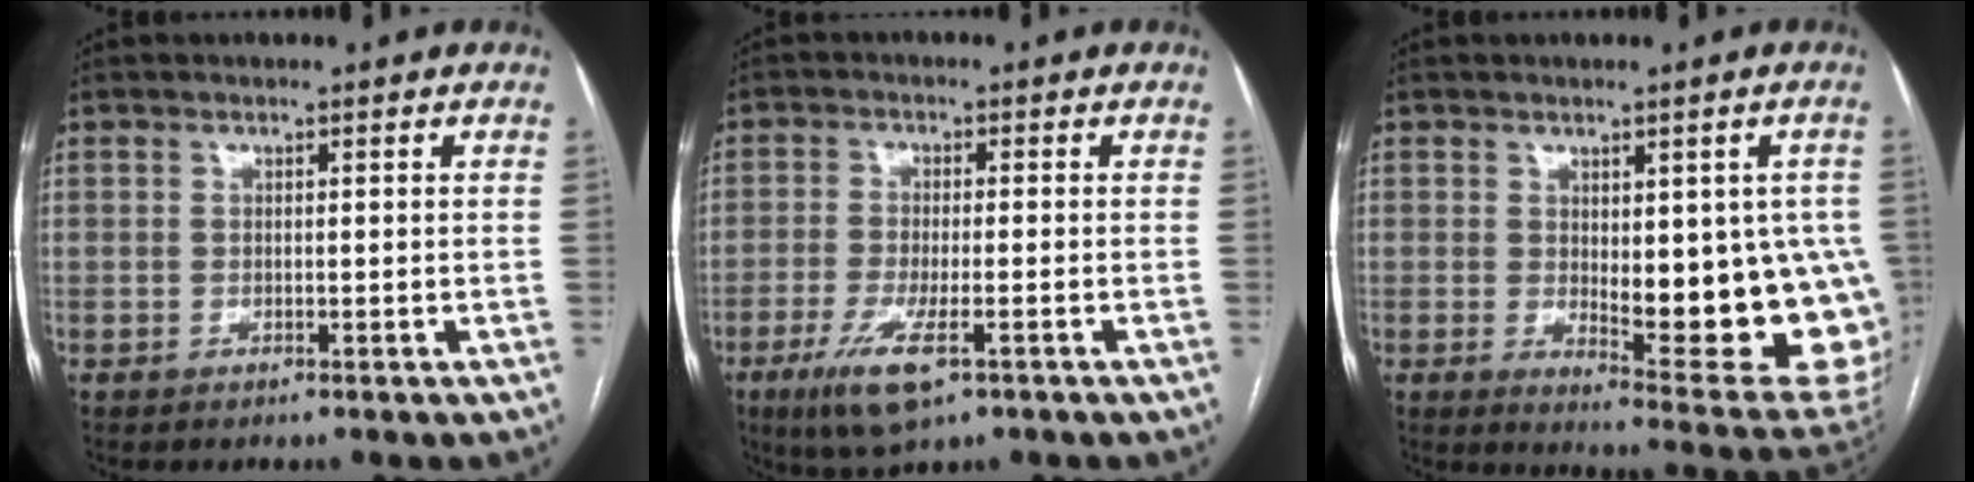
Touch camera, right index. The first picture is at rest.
{"total": 8.0, "force": [-4.1, 1.7, 6.6], "torque": [-0.131, -0.020, -0.068]}
{"total": 17.8, "force": [-1.1, 5.5, 16.9], "torque": [-0.154, -0.005, 0.009]}